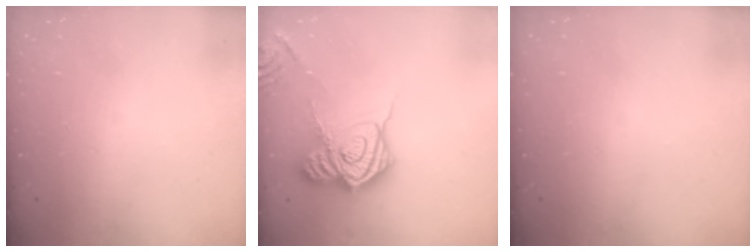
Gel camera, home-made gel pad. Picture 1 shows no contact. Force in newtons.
{"total": 18.9, "press": 18.9, "slide": 1.5}
{"total": 0.0}